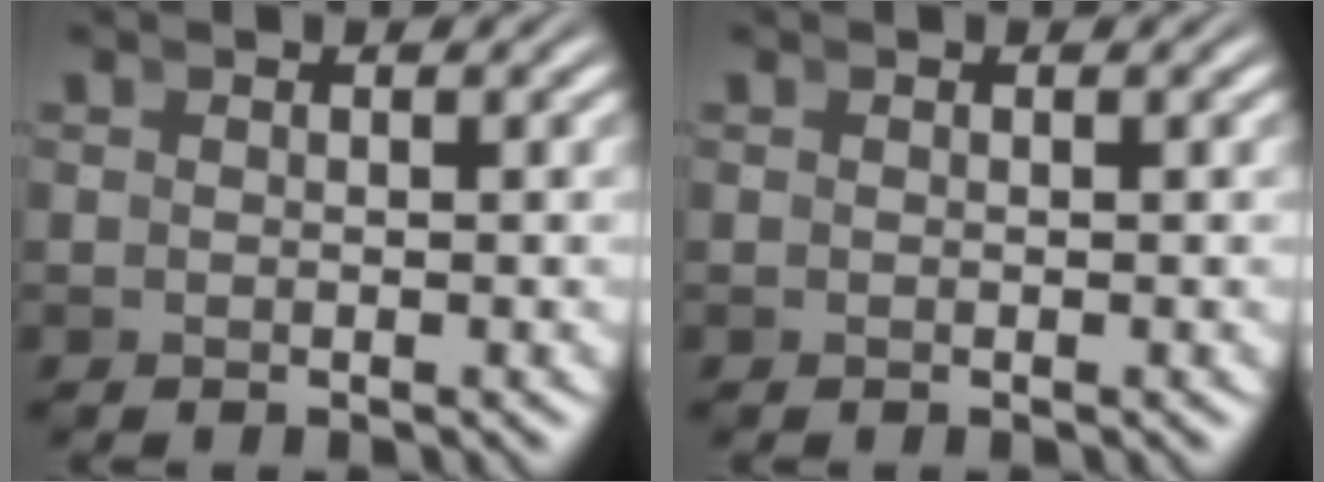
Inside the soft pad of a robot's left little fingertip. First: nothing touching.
{"total": 0.0}